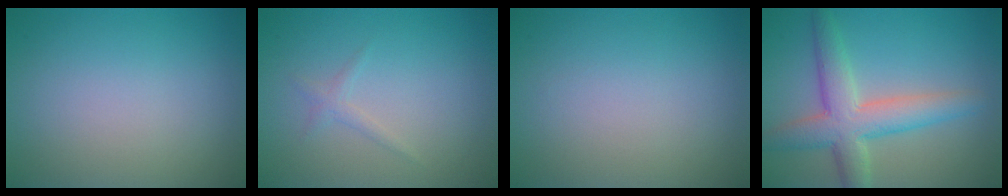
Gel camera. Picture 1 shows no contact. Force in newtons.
{"total": 0.9, "press": 0.9, "slide": 0.1}
{"total": 0.0}
{"total": 5.8, "press": 5.8, "slide": 0.3}